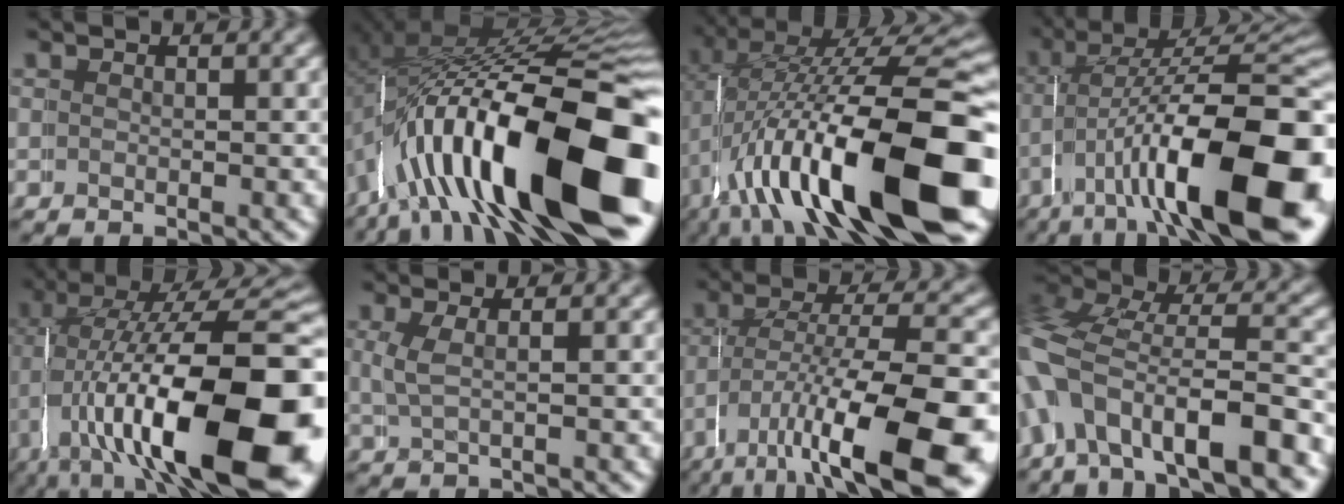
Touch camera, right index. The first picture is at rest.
{"total": 21.8, "force": [-4.3, 10.7, 18.4], "torque": [-0.304, -0.010, -0.060]}
{"total": 16.3, "force": [-3.4, 6.4, 14.6], "torque": [-0.234, -0.009, -0.037]}
{"total": 16.4, "force": [-4.3, 6.8, 14.3], "torque": [-0.208, -0.024, -0.057]}
{"total": 18.3, "force": [-3.8, 8.4, 15.8], "torque": [-0.261, -0.030, -0.033]}
{"total": 1.1, "force": [0.8, 0.5, 0.7], "torque": [-0.028, 0.001, 0.012]}
{"total": 11.3, "force": [-4.5, 4.0, 9.6], "torque": [-0.157, -0.028, -0.056]}
{"total": 6.2, "force": [-2.4, 4.2, 3.9], "torque": [-0.113, -0.019, -0.040]}